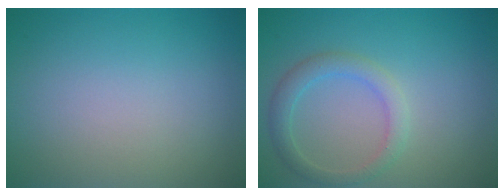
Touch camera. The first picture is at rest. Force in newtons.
{"total": 2.5, "press": 2.5, "slide": 0.2}